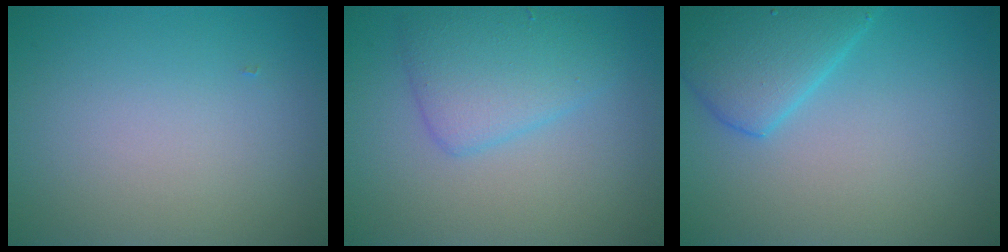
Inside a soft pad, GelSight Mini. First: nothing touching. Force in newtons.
{"total": 4.0, "press": 4.0, "slide": 0.3}
{"total": 5.0, "press": 5.0, "slide": 0.3}